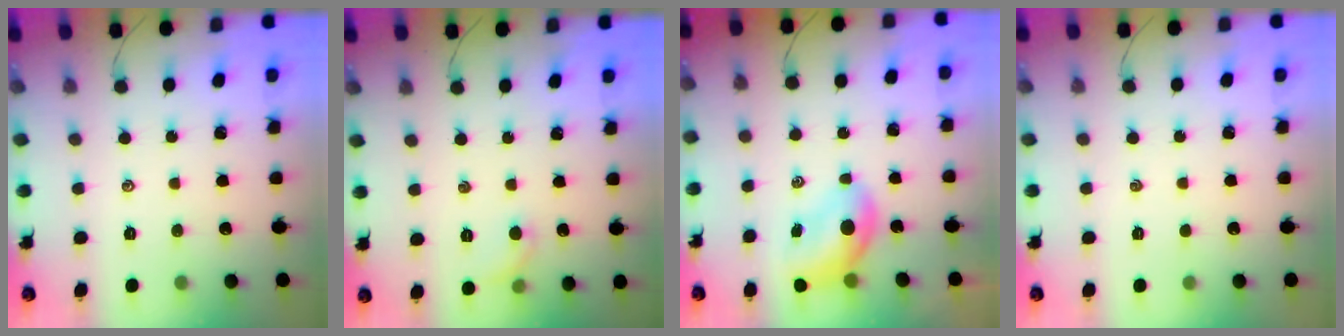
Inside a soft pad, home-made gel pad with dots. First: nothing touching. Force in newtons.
{"total": 4.6, "press": 4.4, "slide": 1.2}
{"total": 6.7, "press": 6.6, "slide": 0.8}
{"total": 0.0}